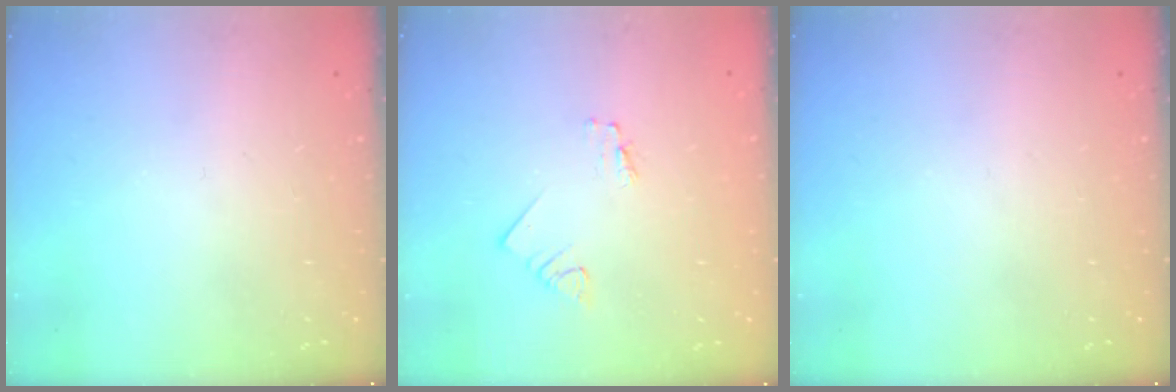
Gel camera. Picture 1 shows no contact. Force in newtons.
{"total": 1.2, "press": 1.2, "slide": 0.1}
{"total": 0.0}